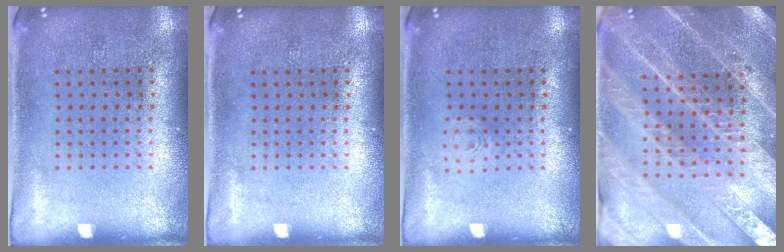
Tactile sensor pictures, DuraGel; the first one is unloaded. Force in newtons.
{"total": 0.0}
{"total": 0.7, "press": 0.7, "slide": 0.2}
{"total": 4.0, "press": 3.7, "slide": 1.5}